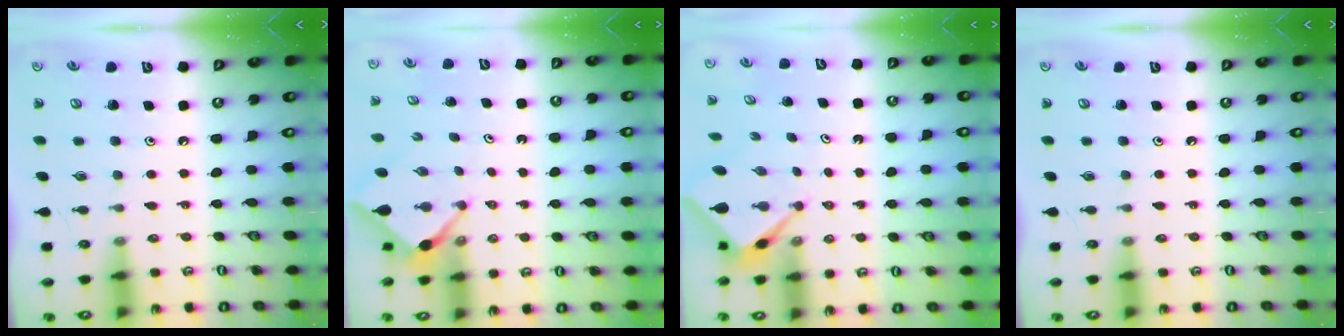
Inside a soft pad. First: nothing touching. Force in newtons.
{"total": 2.4, "press": 2.4, "slide": 0.2}
{"total": 2.6, "press": 2.6, "slide": 0.1}
{"total": 0.0}